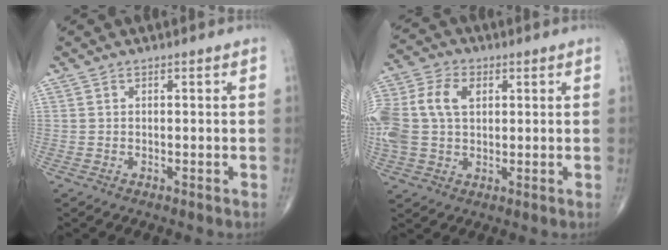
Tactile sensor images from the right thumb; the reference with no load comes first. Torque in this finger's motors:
{"motor_torque": [1.59, 1.63, 0.70, -0.44, 0.16]}